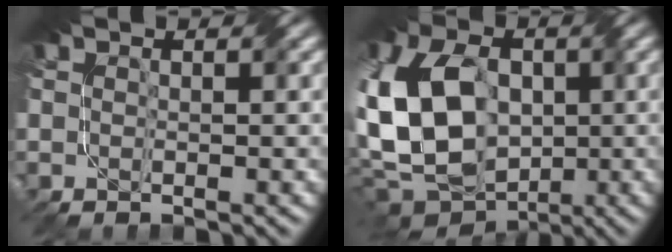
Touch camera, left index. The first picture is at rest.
{"total": 14.8, "force": [-1.6, 10.6, 10.3], "torque": [-0.245, -0.013, -0.028]}